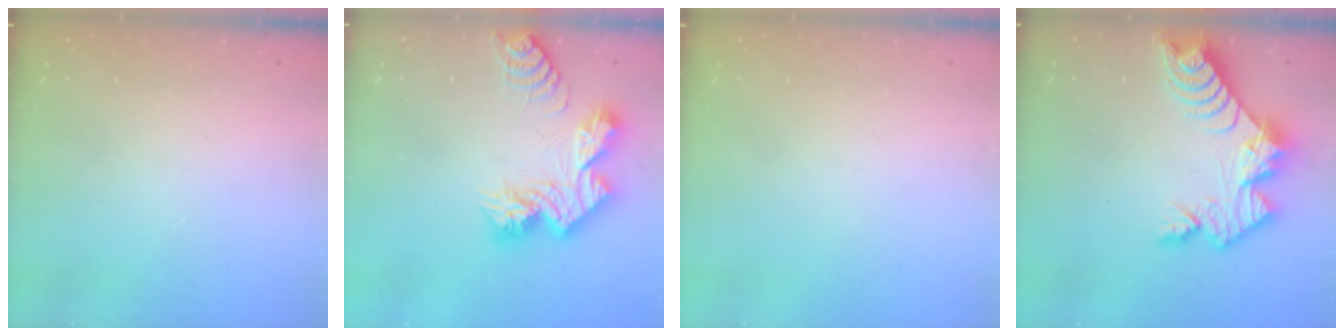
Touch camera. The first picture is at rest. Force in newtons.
{"total": 13.8, "press": 13.7, "slide": 1.2}
{"total": 0.0}
{"total": 11.3, "press": 11.3, "slide": 0.8}